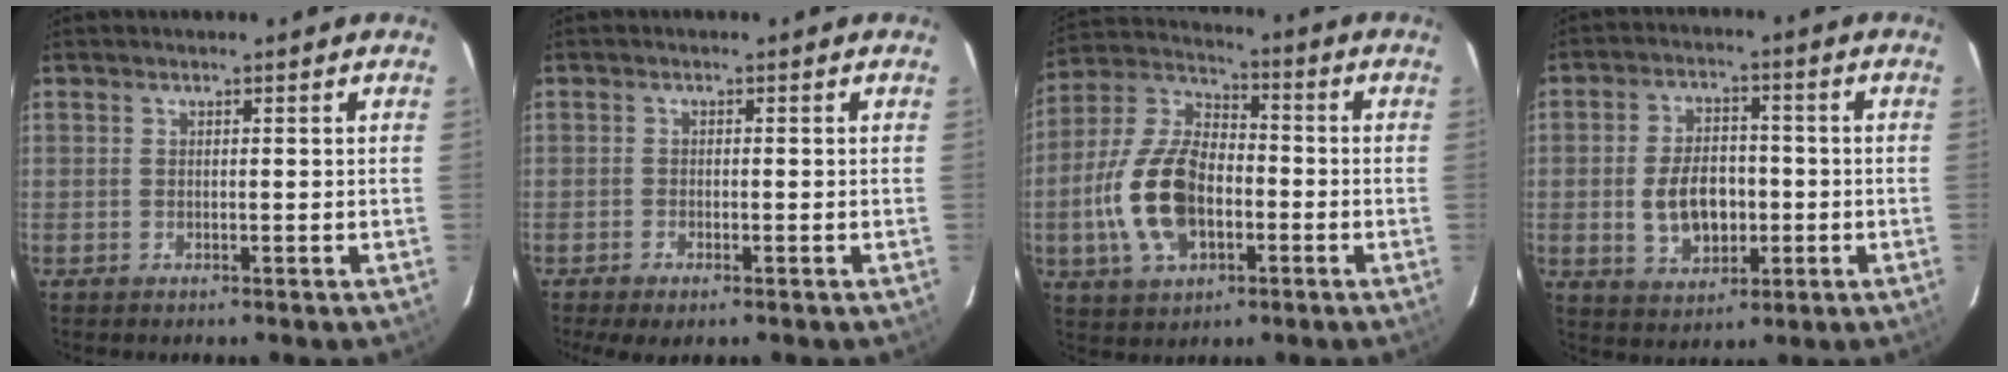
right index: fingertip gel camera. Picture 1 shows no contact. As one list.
[{"total": 3.6, "force": [-2.4, 1.1, 2.5], "torque": [-0.062, -0.013, -0.044]}, {"total": 15.8, "force": [-4.1, 9.1, 12.2], "torque": [-0.261, 0.010, -0.070]}, {"total": 9.4, "force": [-1.5, 6.1, 7.0], "torque": [-0.139, 0.010, -0.014]}]